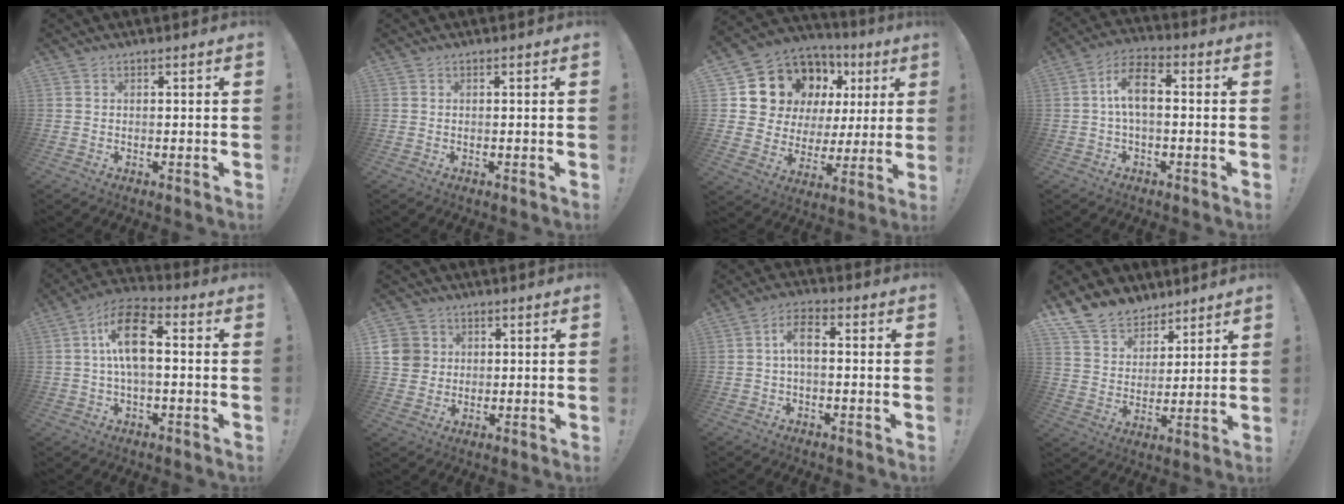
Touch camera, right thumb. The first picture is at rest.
{"total": 0.0}
{"total": 11.7, "force": [7.8, 7.7, 4.1], "torque": [-0.067, -0.073, 0.152]}
{"total": 9.0, "force": [0.4, 4.2, 7.9], "torque": [-0.152, 0.014, 0.010]}
{"total": 12.8, "force": [1.1, 6.3, 11.1], "torque": [-0.192, 0.019, 0.021]}
{"total": 7.3, "force": [1.8, 6.8, 1.9], "torque": [-0.027, -0.009, 0.037]}
{"total": 5.6, "force": [0.0, 2.4, 5.1], "torque": [-0.106, 0.011, 0.001]}
{"total": 11.9, "force": [9.1, 7.3, 2.3], "torque": [-0.048, -0.068, 0.180]}